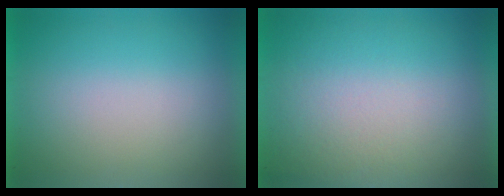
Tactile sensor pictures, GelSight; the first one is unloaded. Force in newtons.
{"total": 3.6}